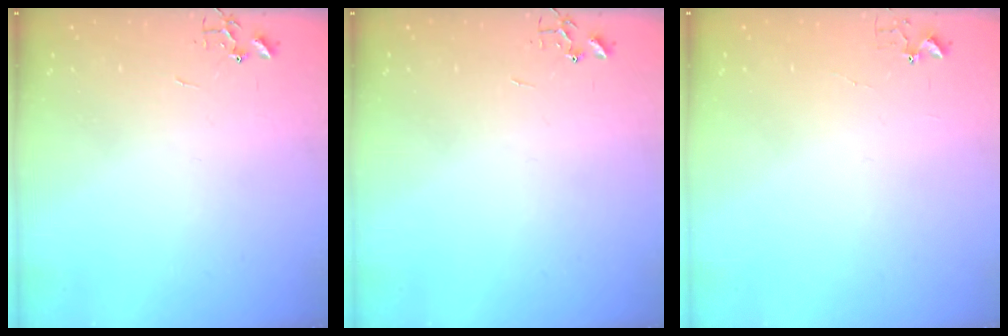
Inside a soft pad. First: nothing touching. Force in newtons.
{"total": 0.0}
{"total": 3.4, "press": 3.4, "slide": 0.5}